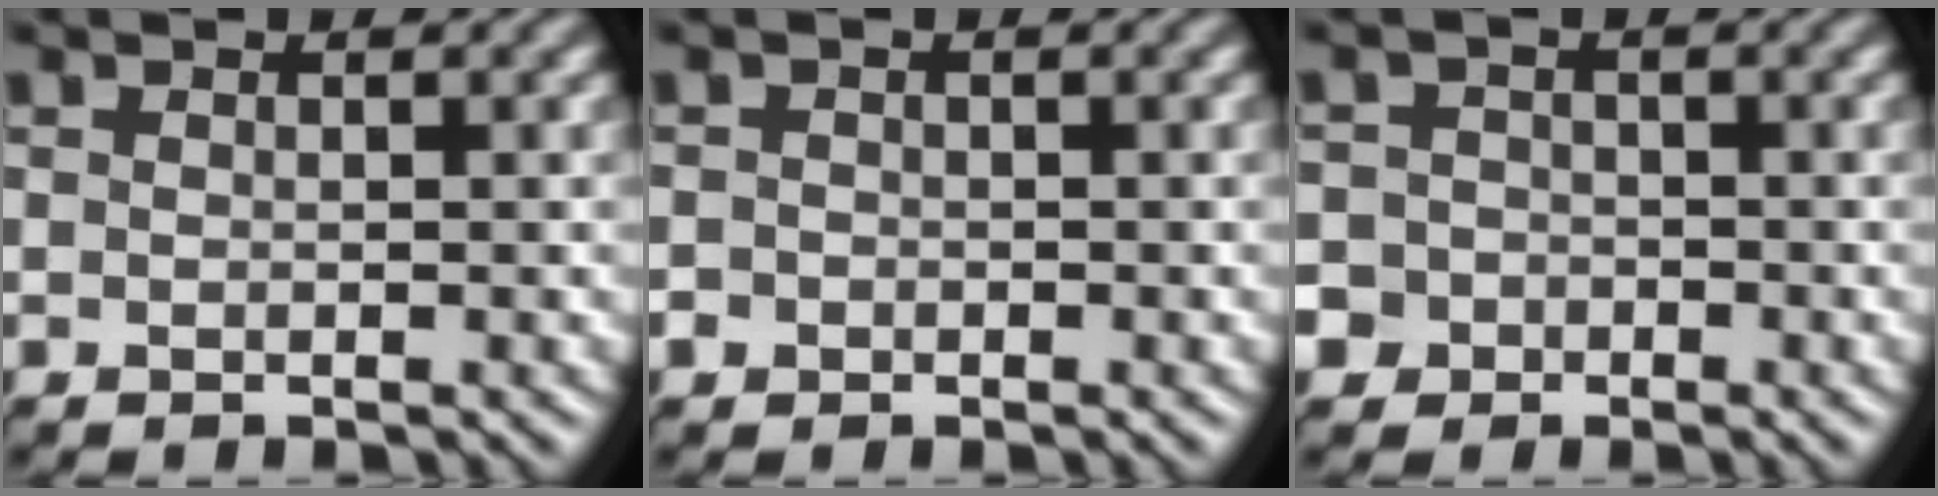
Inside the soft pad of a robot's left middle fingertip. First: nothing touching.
{"total": 1.1, "force": [-0.5, 0.9, 0.2], "torque": [0.003, -0.001, -0.009]}
{"total": 5.2, "force": [-2.6, 4.5, 0.8], "torque": [-0.005, 0.000, -0.068]}